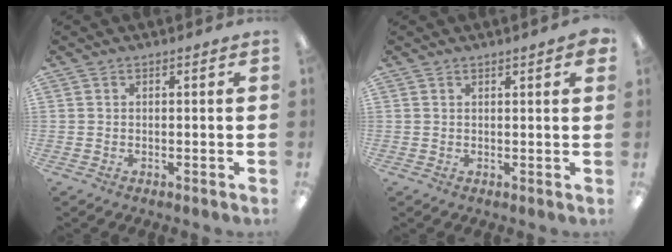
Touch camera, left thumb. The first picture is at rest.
{"total": 1.8, "force": [1.3, 0.1, 1.2], "torque": [-0.018, -0.002, 0.021]}